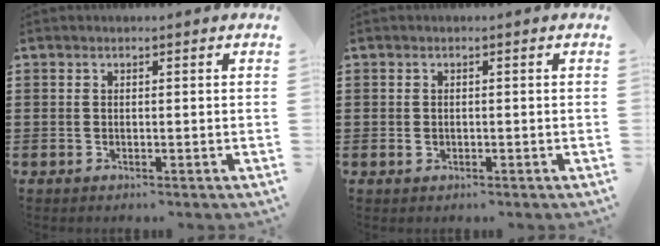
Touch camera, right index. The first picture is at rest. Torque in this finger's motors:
{"motor_torque": [1.04, 1.10, 0.09, 0.02]}